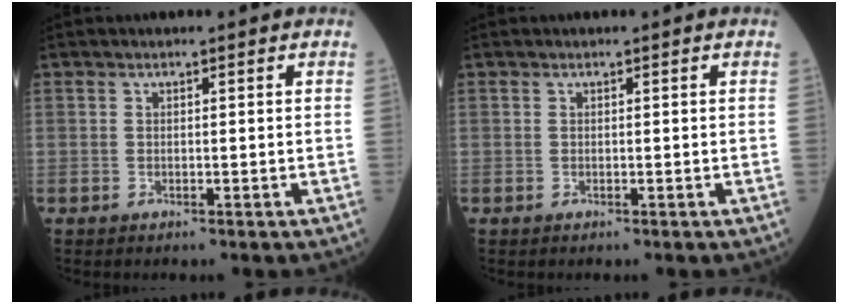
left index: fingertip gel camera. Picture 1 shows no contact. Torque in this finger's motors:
{"motor_torque": [-0.07, 0.00, 0.01, 0.01]}